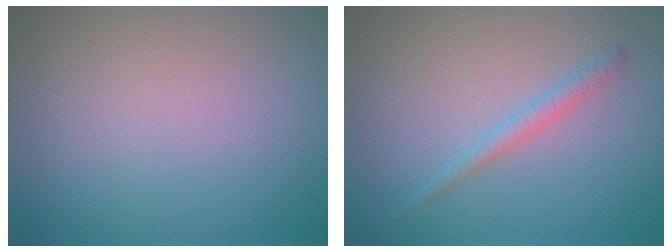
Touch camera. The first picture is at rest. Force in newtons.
{"total": 1.4, "press": 1.4, "slide": 0.1}